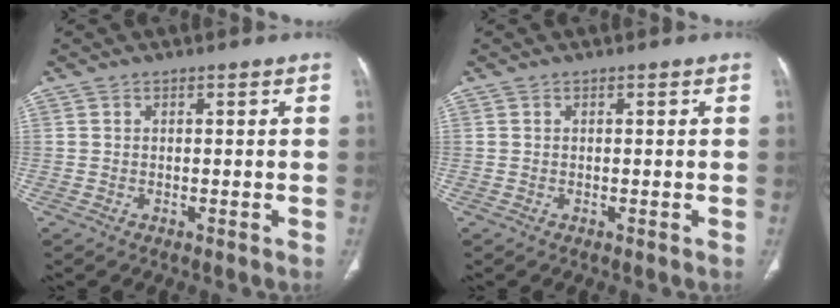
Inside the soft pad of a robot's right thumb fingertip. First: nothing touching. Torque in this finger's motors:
{"motor_torque": [0.01, 0.01, -0.04, 0.01, 0.00]}